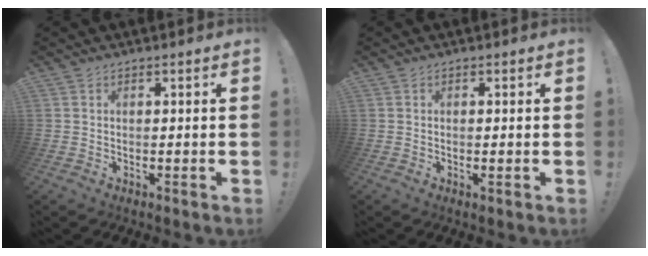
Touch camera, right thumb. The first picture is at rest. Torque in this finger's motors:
{"motor_torque": [-0.19, -0.03, -0.09, 0.21, -0.03]}